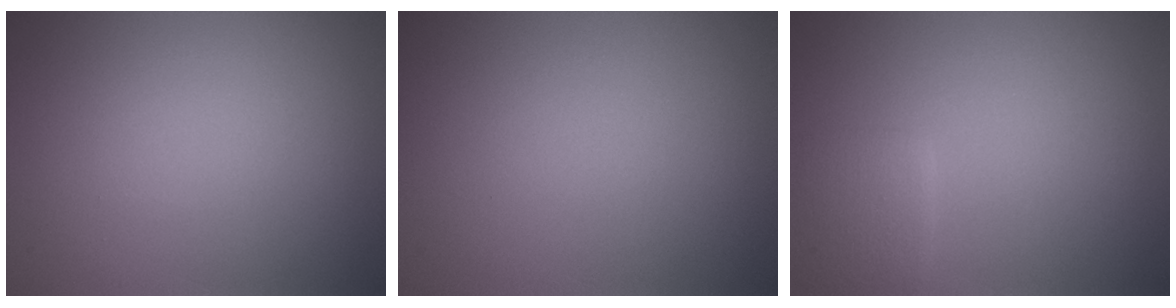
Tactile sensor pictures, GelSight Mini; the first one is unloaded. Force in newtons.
{"total": 0.0}
{"total": 2.3, "press": 2.3, "slide": 0.1}